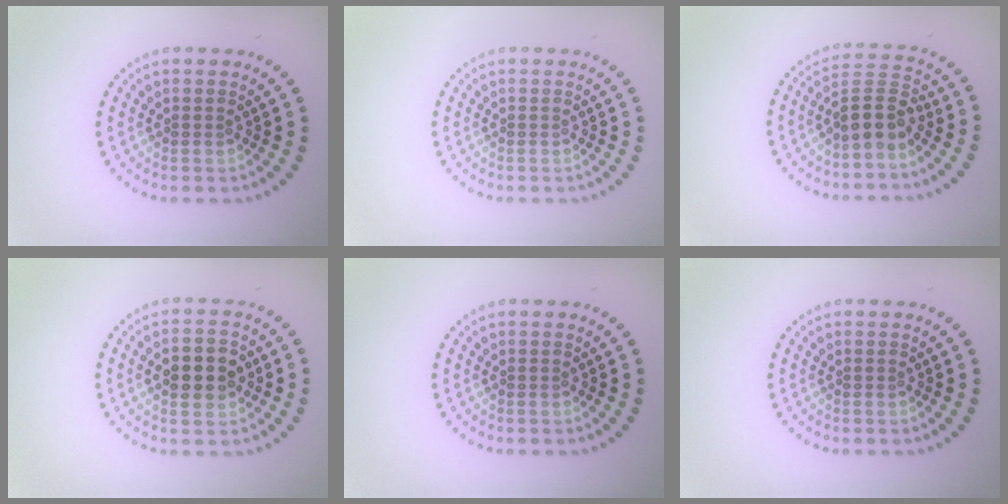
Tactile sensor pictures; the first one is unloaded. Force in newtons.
{"total": 0.0}
{"total": 3.8, "press": 3.3, "slide": 1.8}
{"total": 4.4, "press": 4.4, "slide": 0.2}
{"total": 0.0}
{"total": 0.0}